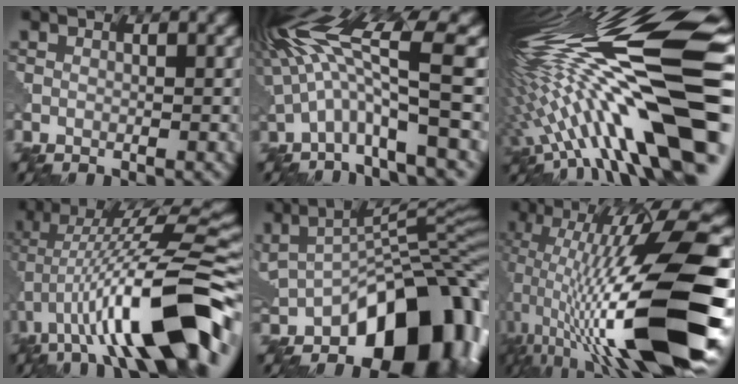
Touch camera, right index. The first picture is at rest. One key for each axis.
{"total": 9.1, "fx": 0.7, "fy": 1.6, "fz": 8.9, "tx": -0.167, "ty": 0.020, "tz": 0.016}
{"total": 18.4, "fx": 0.3, "fy": 4.4, "fz": 17.9, "tx": -0.293, "ty": 0.012, "tz": -0.002}
{"total": 13.9, "fx": -4.1, "fy": 3.5, "fz": 12.8, "tx": -0.207, "ty": 0.028, "tz": -0.053}
{"total": 12.2, "fx": -4.5, "fy": 6.8, "fz": 9.2, "tx": -0.098, "ty": -0.004, "tz": -0.060}
{"total": 18.1, "fx": -2.4, "fy": 5.1, "fz": 17.2, "tx": -0.313, "ty": 0.025, "tz": -0.036}